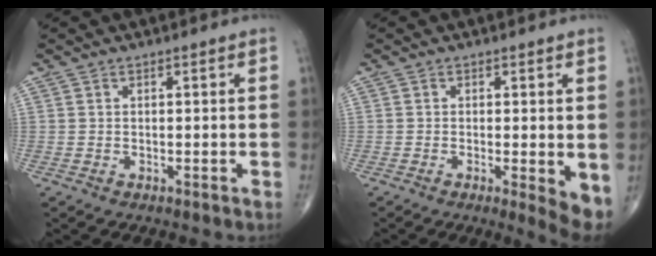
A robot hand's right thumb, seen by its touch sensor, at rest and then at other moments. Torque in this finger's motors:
{"motor_torque": [0.18, 0.36, 0.10, -0.20, 0.03]}